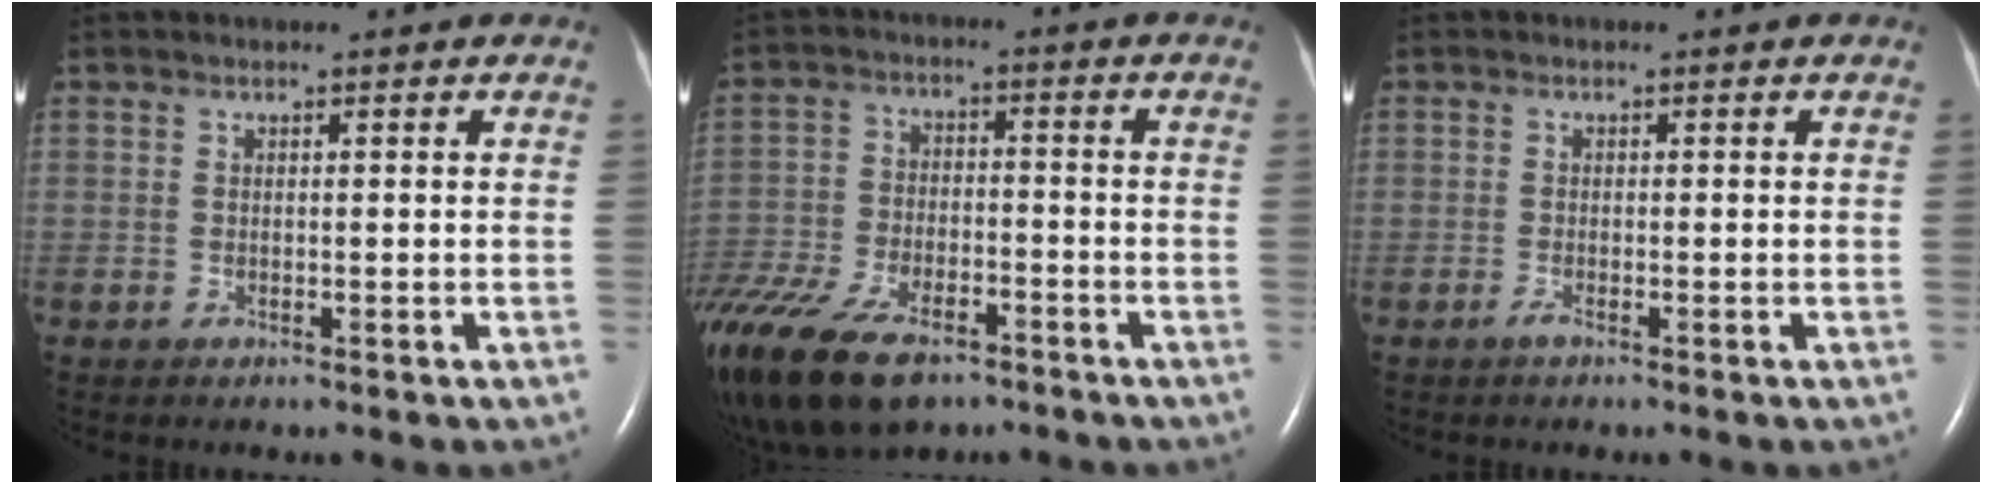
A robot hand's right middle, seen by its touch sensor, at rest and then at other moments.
{"total": 19.5, "force": [-13.2, 8.5, 11.5], "torque": [-0.283, -0.033, -0.230]}
{"total": 0.7, "force": [-0.5, -0.1, 0.4], "torque": [-0.012, -0.003, -0.011]}